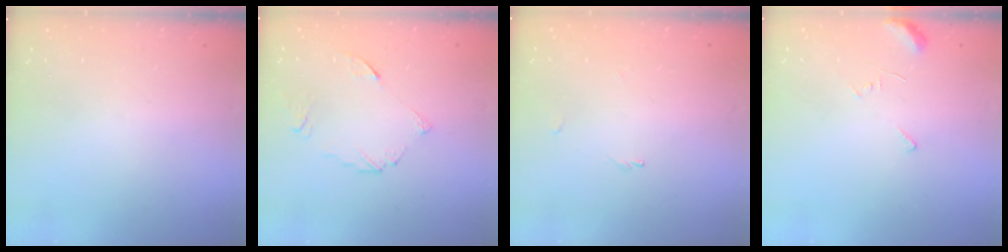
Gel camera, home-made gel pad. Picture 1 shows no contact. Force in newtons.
{"total": 5.8, "press": 5.7, "slide": 0.5}
{"total": 0.0}
{"total": 5.5, "press": 5.5, "slide": 0.3}